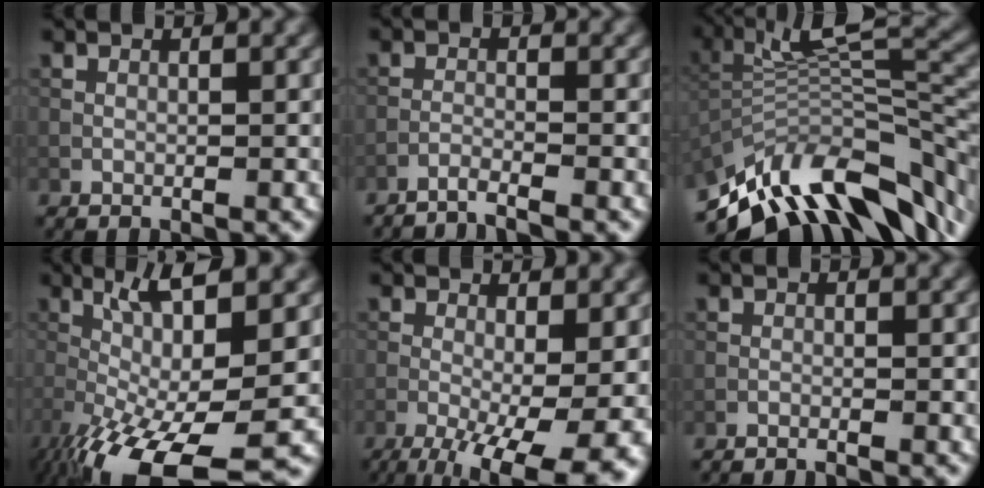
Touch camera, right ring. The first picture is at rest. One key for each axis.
{"total": 1.5, "fx": -1.3, "fy": 0.1, "fz": 0.7, "tx": -0.011, "ty": 0.003, "tz": -0.036}
{"total": 12.8, "fx": -5.7, "fy": 5.0, "fz": 10.3, "tx": -0.196, "ty": 0.023, "tz": -0.097}
{"total": 13.6, "fx": -4.1, "fy": 3.1, "fz": 12.6, "tx": -0.228, "ty": -0.008, "tz": -0.067}
{"total": 11.3, "fx": -4.6, "fy": 3.7, "fz": 9.6, "tx": -0.162, "ty": -0.022, "tz": -0.064}
{"total": 0.9, "fx": -0.8, "fy": 0.0, "fz": 0.3, "tx": -0.012, "ty": 0.001, "tz": -0.019}